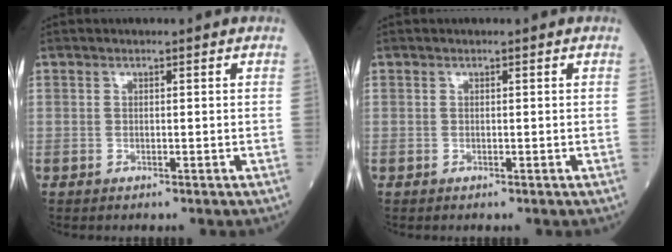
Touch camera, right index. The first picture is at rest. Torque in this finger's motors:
{"motor_torque": [0.01, 0.01, 0.00, 0.00]}